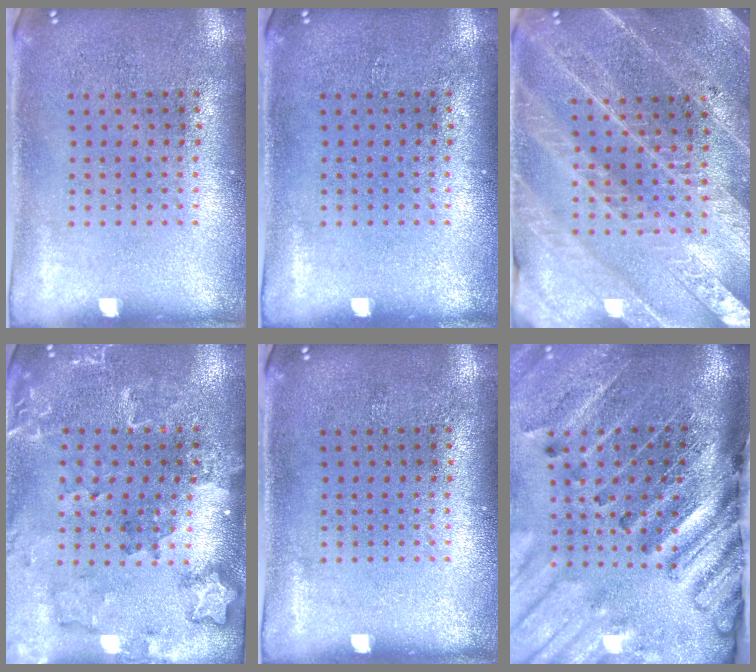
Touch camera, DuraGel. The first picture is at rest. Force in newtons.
{"total": 0.0}
{"total": 3.7, "press": 3.5, "slide": 1.4}
{"total": 1.8, "press": 1.8, "slide": 0.2}
{"total": 0.0}
{"total": 4.5, "press": 3.3, "slide": 3.1}